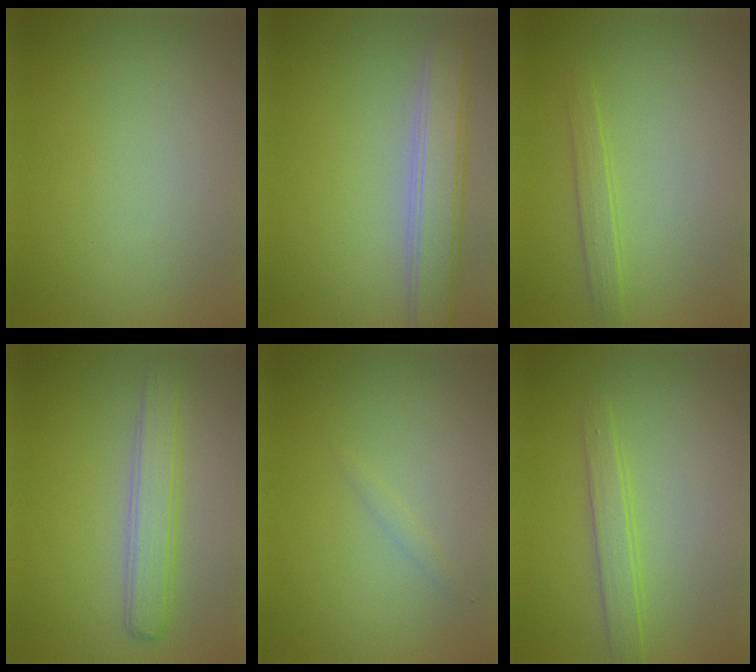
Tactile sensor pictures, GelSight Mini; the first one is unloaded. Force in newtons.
{"total": 4.7, "press": 4.7, "slide": 0.5}
{"total": 1.3, "press": 1.3, "slide": 0.1}
{"total": 3.3, "press": 3.2, "slide": 0.3}
{"total": 0.7, "press": 0.7, "slide": 0.1}
{"total": 2.1, "press": 2.1, "slide": 0.1}